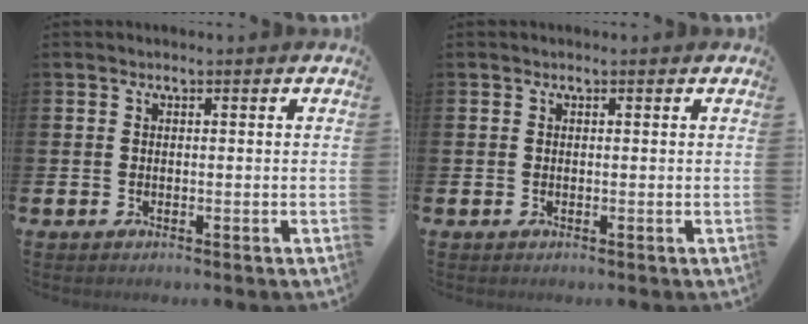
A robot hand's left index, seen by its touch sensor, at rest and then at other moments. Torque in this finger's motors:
{"motor_torque": [0.18, -0.31, 0.04, 0.01]}